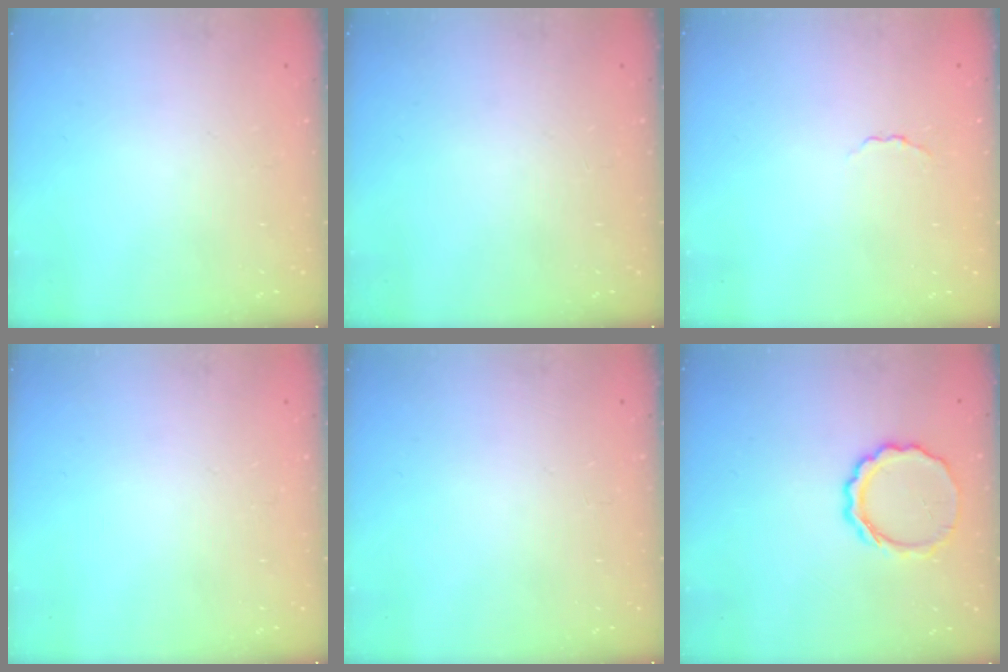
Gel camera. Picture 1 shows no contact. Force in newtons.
{"total": 0.0}
{"total": 1.6, "press": 1.5, "slide": 0.5}
{"total": 0.0}
{"total": 0.0}
{"total": 9.0, "press": 8.8, "slide": 1.9}